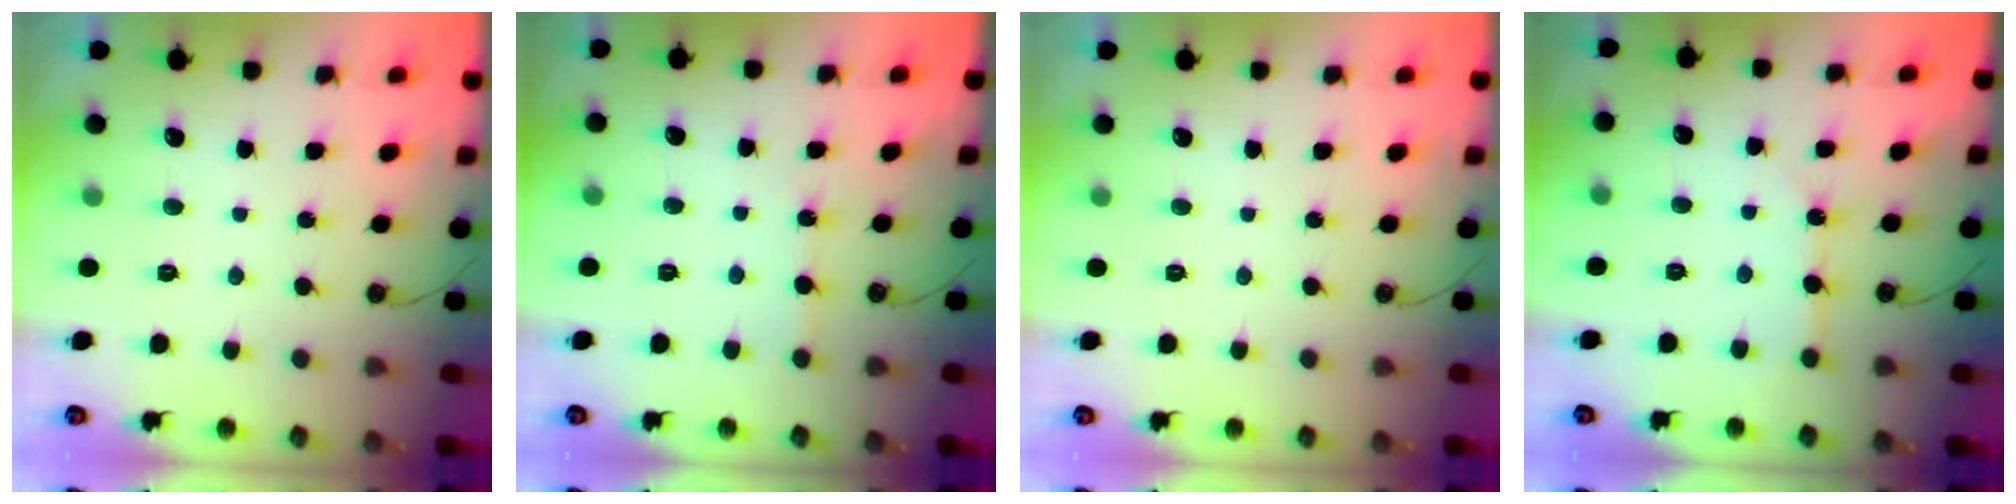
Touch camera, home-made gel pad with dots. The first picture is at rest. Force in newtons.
{"total": 3.2, "press": 3.2, "slide": 0.5}
{"total": 0.0}
{"total": 5.6, "press": 5.5, "slide": 0.5}